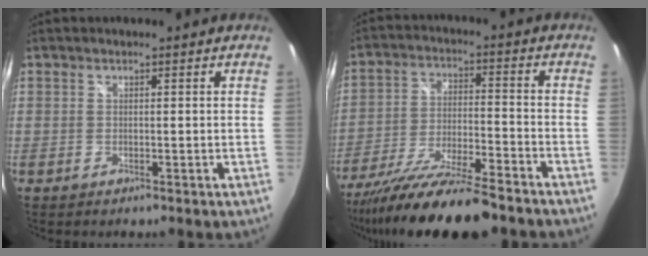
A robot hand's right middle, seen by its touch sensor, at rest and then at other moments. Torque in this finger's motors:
{"motor_torque": [1.11, -1.03, 0.84, 0.21]}